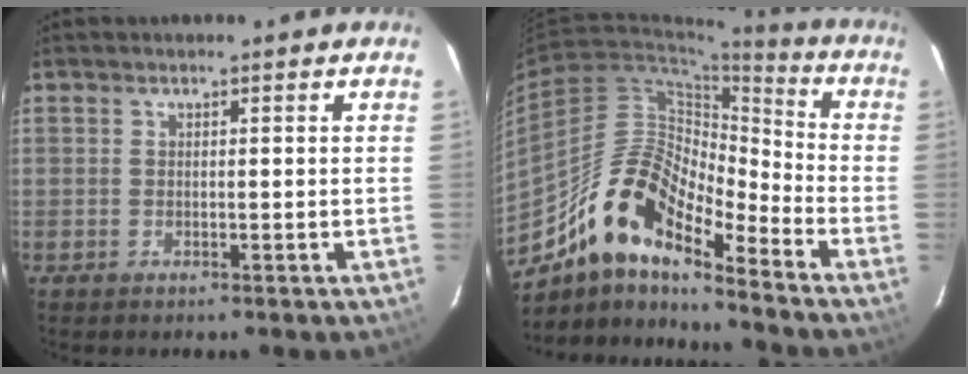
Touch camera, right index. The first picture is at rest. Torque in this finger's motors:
{"motor_torque": [0.88, -0.99, 0.90, 0.20]}